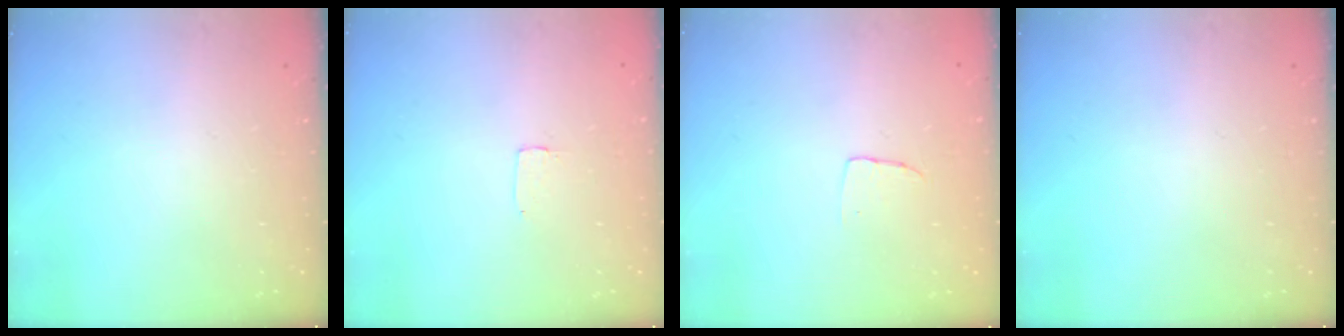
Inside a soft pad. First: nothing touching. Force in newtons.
{"total": 1.7, "press": 1.7, "slide": 0.1}
{"total": 2.9, "press": 2.9, "slide": 0.1}
{"total": 0.0}